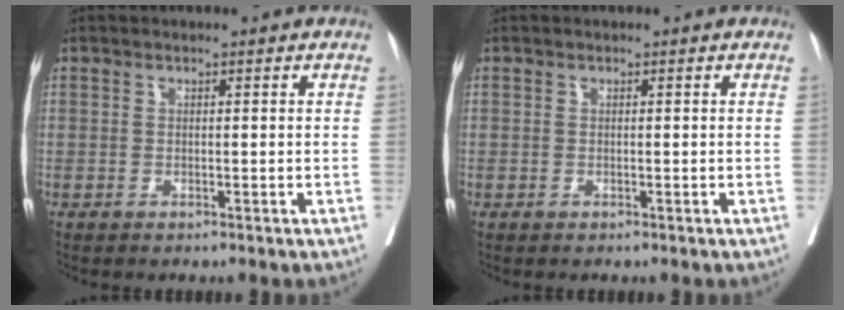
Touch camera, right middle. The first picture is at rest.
{"total": 0.0}